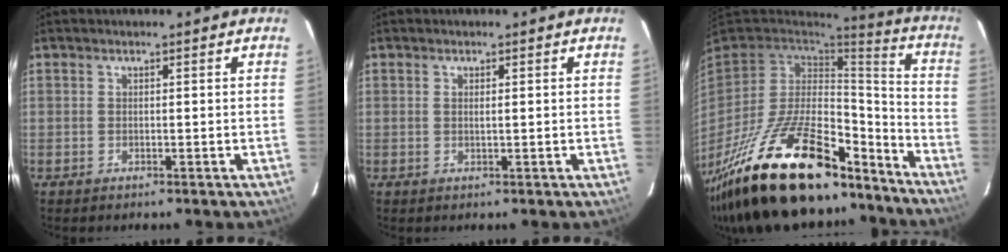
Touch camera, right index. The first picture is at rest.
{"total": 0.8, "force": [0.2, 0.1, 0.8], "torque": [-0.015, 0.001, 0.004]}
{"total": 34.5, "force": [-23.6, 13.6, 21.1], "torque": [-0.402, -0.018, -0.361]}